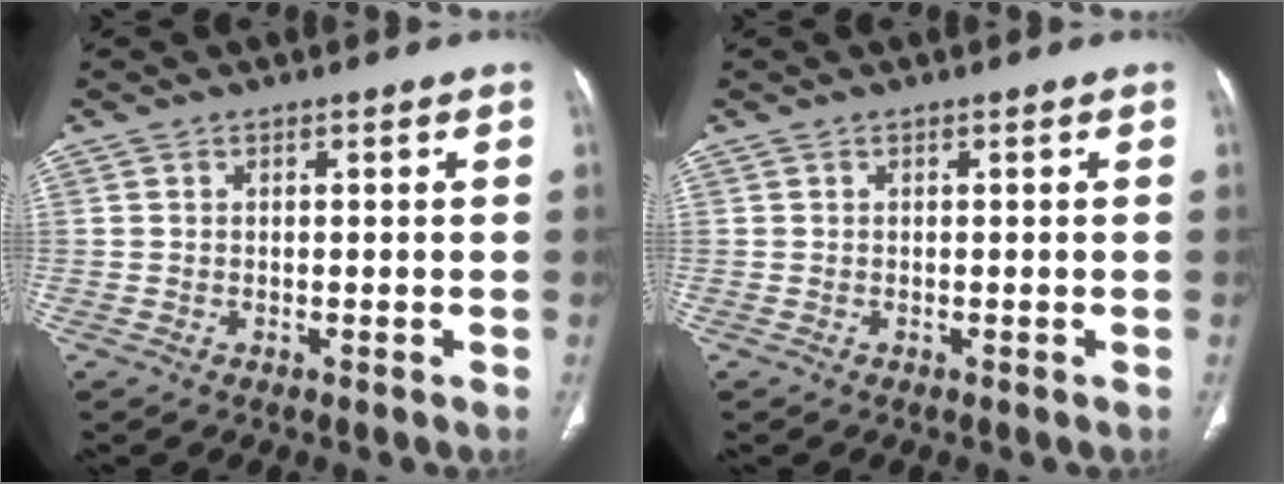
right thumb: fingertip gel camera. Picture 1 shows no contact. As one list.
[{"total": 0.0}]